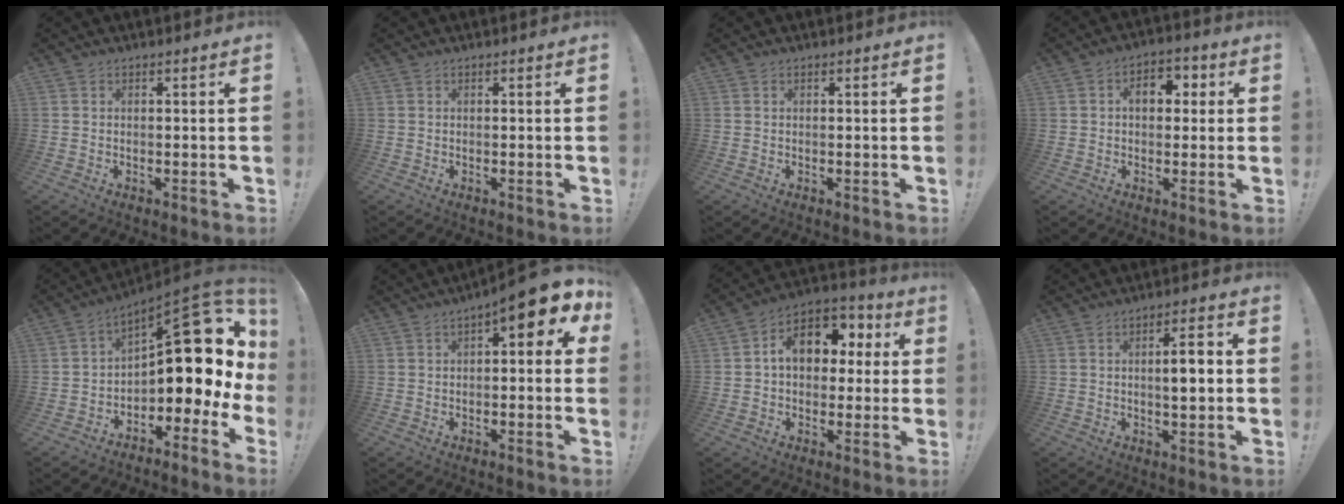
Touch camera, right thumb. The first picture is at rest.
{"total": 0.0}
{"total": 0.0}
{"total": 7.3, "force": [1.3, 5.0, 5.2], "torque": [-0.070, 0.008, 0.018]}
{"total": 15.0, "force": [5.8, 6.8, 12.1], "torque": [-0.149, -0.061, 0.099]}
{"total": 7.3, "force": [3.5, 1.9, 6.2], "torque": [-0.070, -0.031, 0.054]}
{"total": 12.8, "force": [2.7, 9.3, 8.4], "torque": [-0.123, 0.007, 0.052]}
{"total": 6.3, "force": [0.1, 1.5, 6.1], "torque": [-0.090, 0.001, -0.004]}